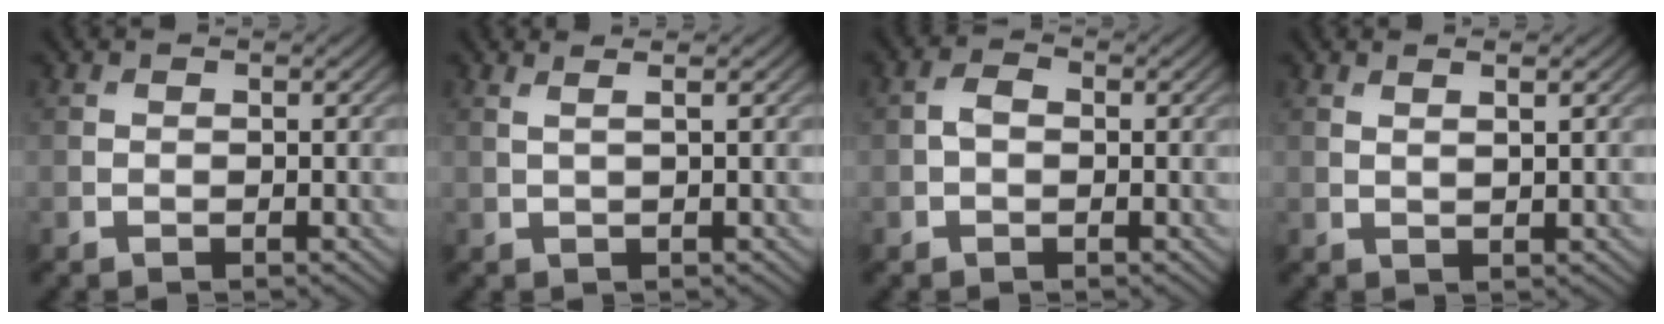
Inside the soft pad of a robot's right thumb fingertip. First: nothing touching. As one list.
[{"total": 1.8, "force": [1.0, 0.4, 1.5], "torque": [-0.020, 0.003, 0.003]}, {"total": 1.8, "force": [-0.1, 1.2, 1.3], "torque": [-0.027, 0.005, -0.007]}, {"total": 1.6, "force": [1.1, 0.2, 1.2], "torque": [-0.018, -0.002, 0.016]}]